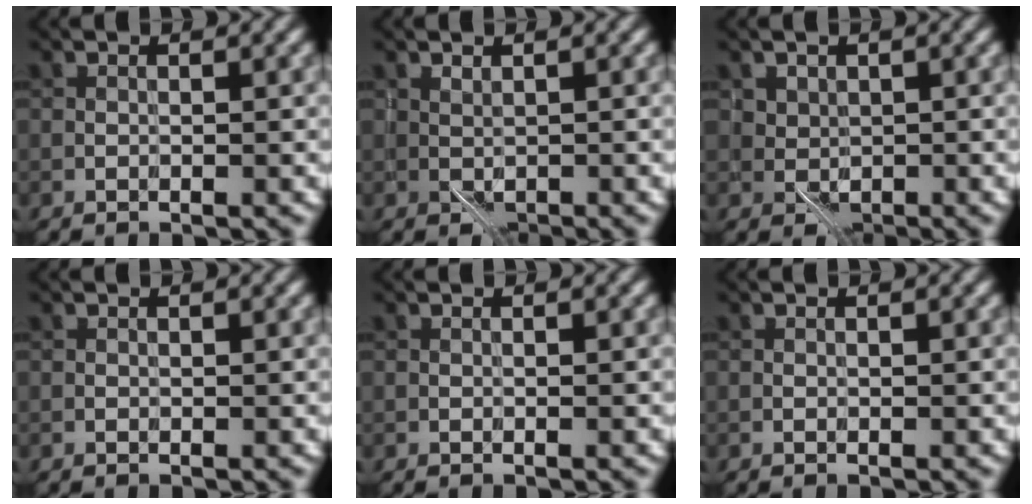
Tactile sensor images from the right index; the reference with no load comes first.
{"total": 1.0, "force": [0.0, 0.6, 0.8], "torque": [-0.015, -0.003, 0.003]}
{"total": 2.0, "force": [0.5, 1.7, 0.9], "torque": [-0.014, -0.002, 0.010]}
{"total": 0.0}
{"total": 0.0}
{"total": 0.0}